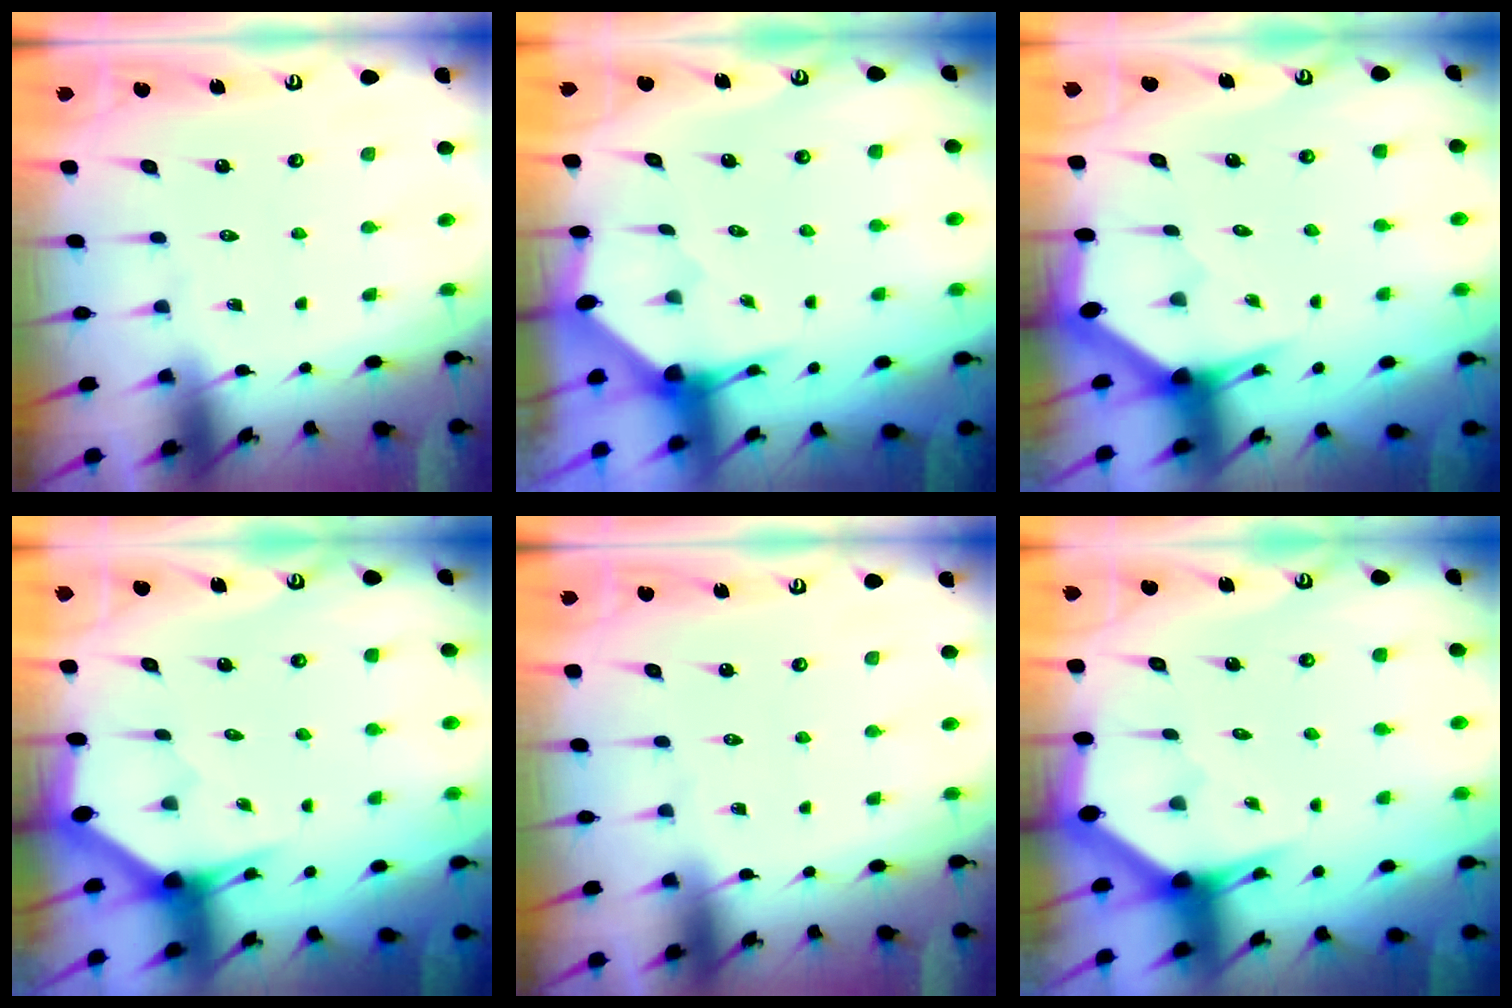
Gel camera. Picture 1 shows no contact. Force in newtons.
{"total": 3.1, "press": 3.1, "slide": 0.2}
{"total": 2.9, "press": 2.9, "slide": 0.0}
{"total": 3.2, "press": 3.2, "slide": 0.1}
{"total": 0.0}
{"total": 2.9, "press": 2.9, "slide": 0.2}